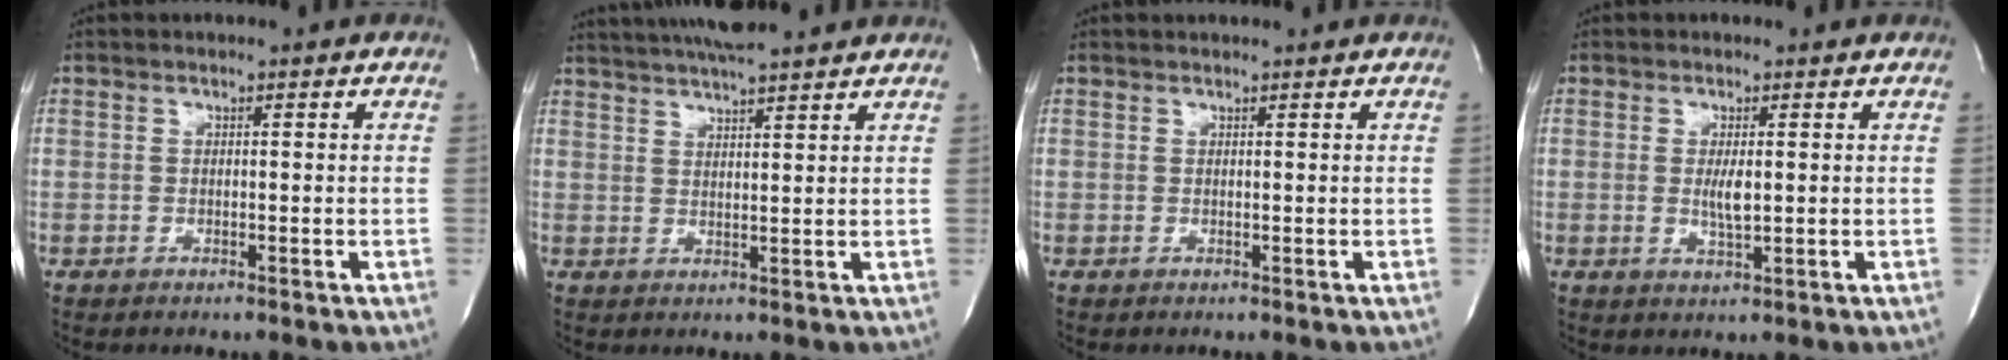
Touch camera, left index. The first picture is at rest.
{"total": 11.5, "force": [10.2, 0.9, 5.2], "torque": [-0.094, 0.023, 0.151]}
{"total": 1.4, "force": [1.4, 0.1, 0.2], "torque": [-0.006, 0.011, 0.019]}
{"total": 2.4, "force": [0.0, 0.5, 2.4], "torque": [-0.048, -0.009, 0.003]}